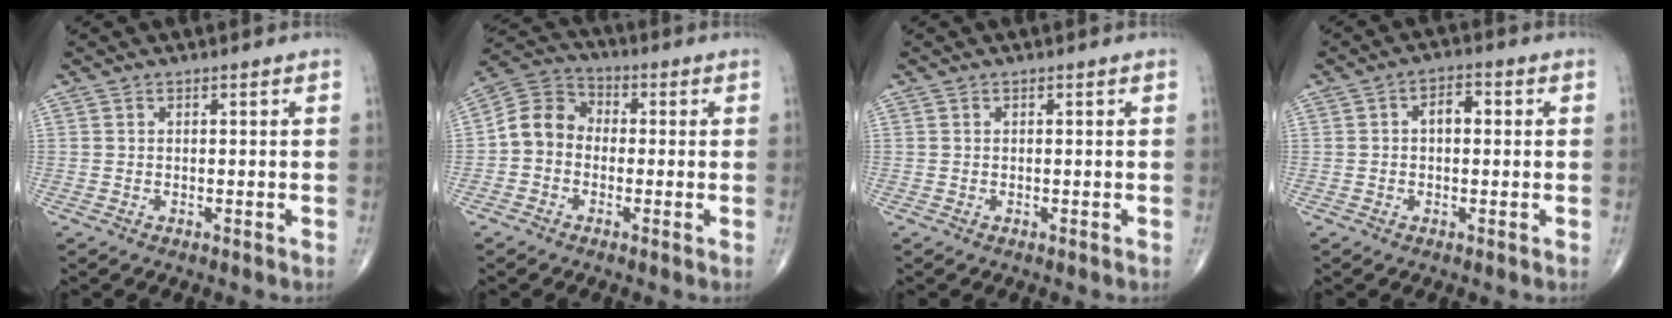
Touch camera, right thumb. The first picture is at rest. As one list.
[{"total": 8.1, "force": [-1.2, 6.8, 4.2], "torque": [-0.062, 0.034, -0.039]}, {"total": 0.0}, {"total": 4.1, "force": [0.4, 2.5, 3.3], "torque": [-0.044, 0.013, 0.000]}]